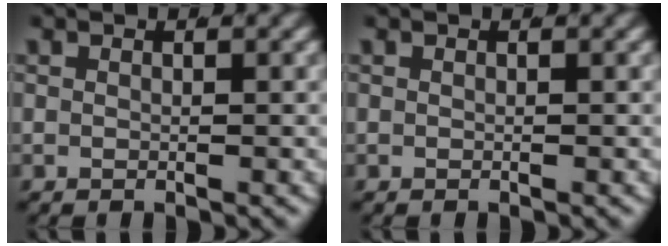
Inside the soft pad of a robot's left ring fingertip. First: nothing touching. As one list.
[{"total": 0.0}]